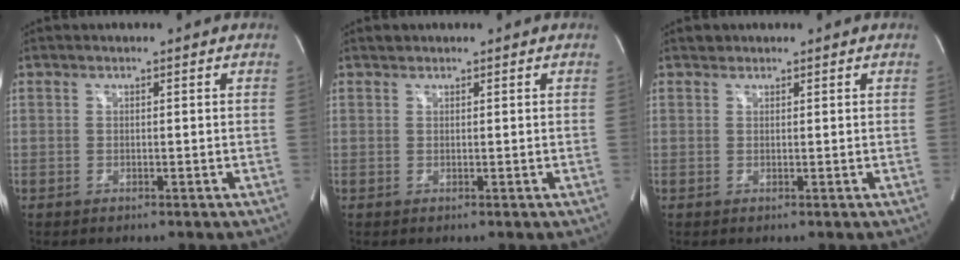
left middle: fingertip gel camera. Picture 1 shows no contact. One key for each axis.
{"total": 0.6, "fx": 0.5, "fy": 0.3, "fz": 0.0, "tx": -0.003, "ty": 0.006, "tz": 0.009}
{"total": 0.8, "fx": 0.6, "fy": 0.5, "fz": -0.1, "tx": 0.001, "ty": 0.004, "tz": 0.009}